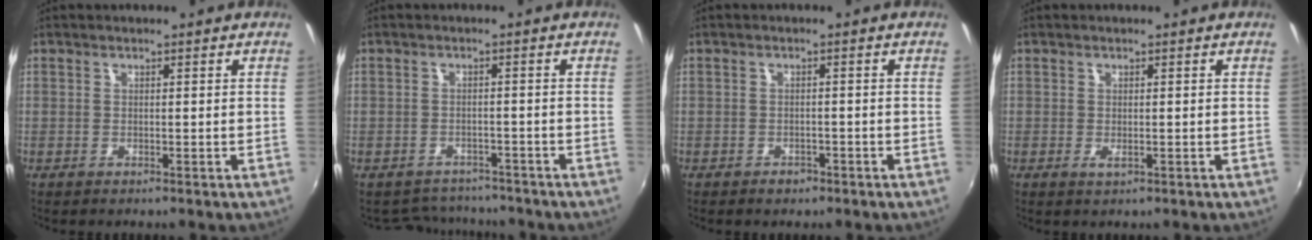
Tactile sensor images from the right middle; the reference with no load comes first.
{"total": 6.7, "force": [-6.1, 2.6, 0.7], "torque": [-0.028, 0.011, -0.086]}
{"total": 2.0, "force": [-1.4, 1.2, 0.7], "torque": [-0.015, -0.002, -0.019]}
{"total": 1.1, "force": [-0.3, 0.5, 1.0], "torque": [-0.017, -0.002, -0.003]}